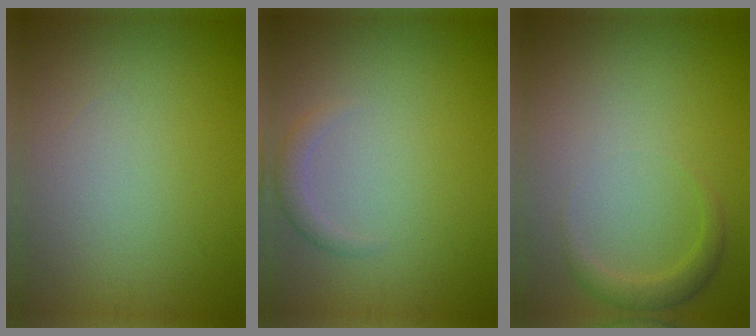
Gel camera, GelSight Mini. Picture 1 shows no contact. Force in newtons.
{"total": 1.4, "press": 1.4, "slide": 0.1}
{"total": 1.7, "press": 1.7, "slide": 0.1}